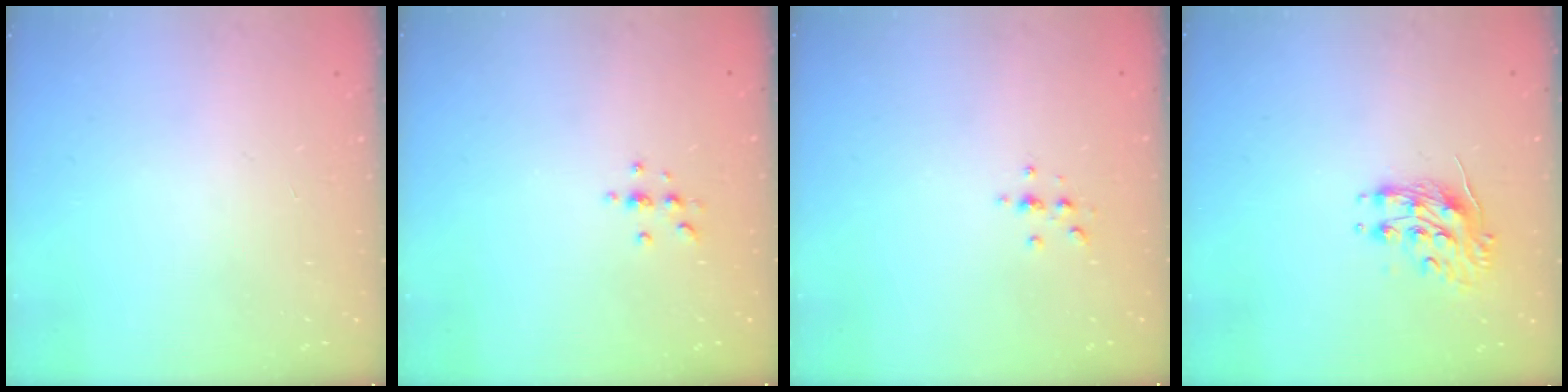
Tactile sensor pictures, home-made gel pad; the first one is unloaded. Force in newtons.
{"total": 2.7, "press": 2.7, "slide": 0.3}
{"total": 2.2, "press": 2.1, "slide": 0.2}
{"total": 8.8, "press": 8.8, "slide": 0.4}